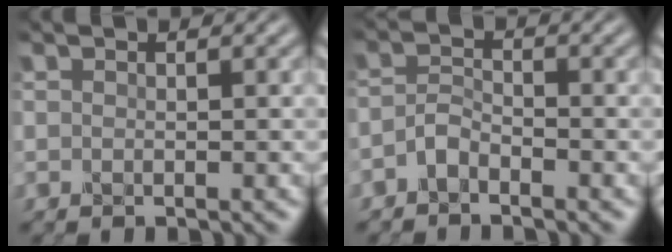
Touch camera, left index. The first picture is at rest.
{"total": 1.5, "force": [-1.2, 0.5, 0.8], "torque": [-0.020, 0.009, -0.029]}